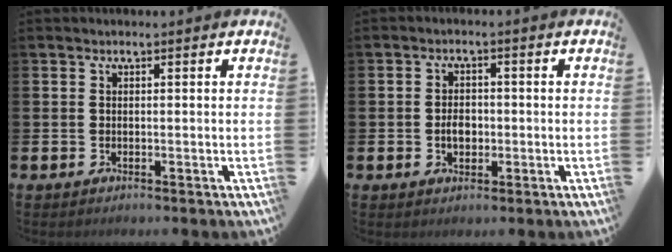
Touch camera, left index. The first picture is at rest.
{"total": 2.7, "force": [-0.4, 2.0, 1.9], "torque": [-0.017, -0.003, -0.015]}